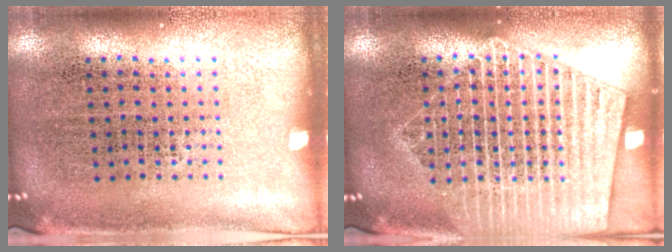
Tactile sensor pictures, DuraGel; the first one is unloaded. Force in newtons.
{"total": 4.0, "press": 3.9, "slide": 0.4}